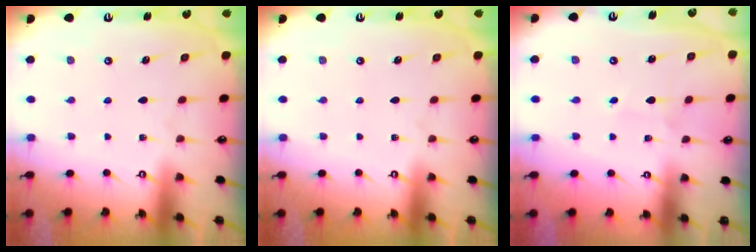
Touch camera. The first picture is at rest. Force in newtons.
{"total": 0.0}
{"total": 2.0, "press": 2.0, "slide": 0.2}